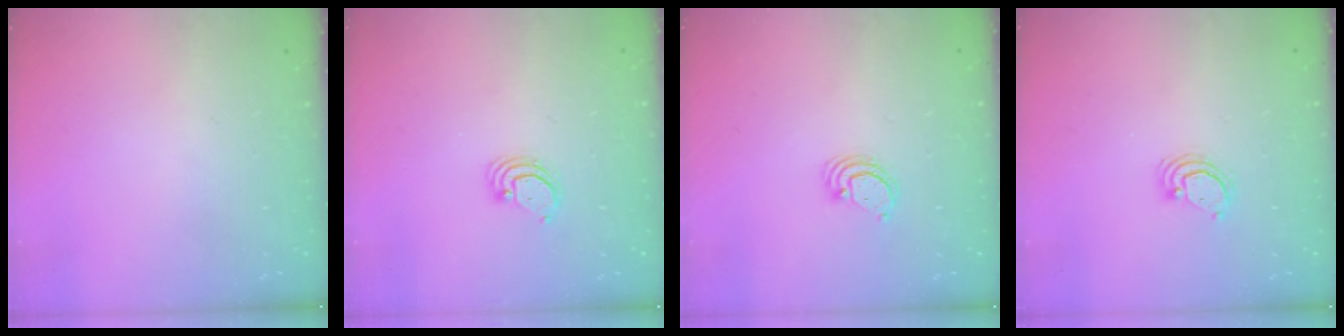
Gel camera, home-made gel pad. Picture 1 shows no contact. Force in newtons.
{"total": 2.9, "press": 2.9, "slide": 0.3}
{"total": 2.3, "press": 2.3, "slide": 0.1}
{"total": 2.6, "press": 2.6, "slide": 0.3}